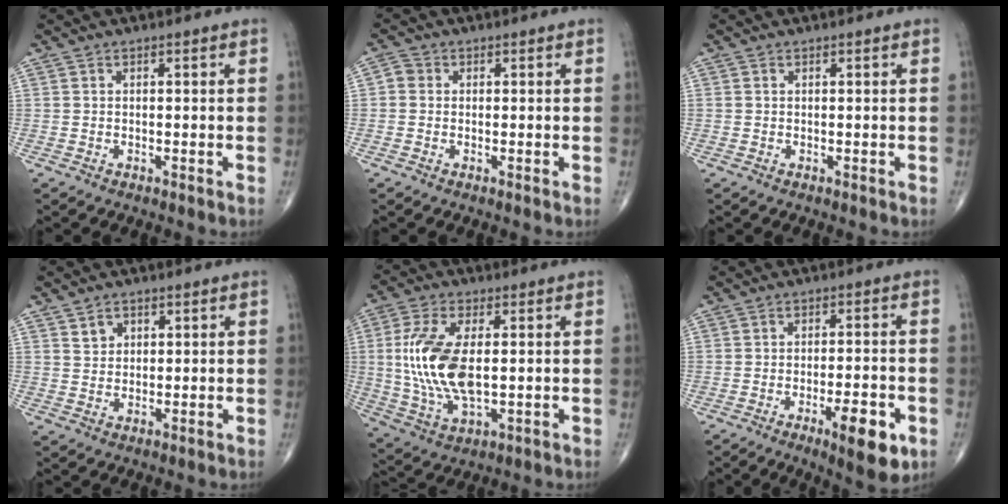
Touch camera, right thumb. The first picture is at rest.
{"total": 1.9, "force": [0.0, 1.7, 0.8], "torque": [-0.007, 0.004, -0.006]}
{"total": 0.0}
{"total": 3.0, "force": [1.6, 2.3, 1.1], "torque": [-0.004, -0.011, 0.030]}
{"total": 14.7, "force": [0.9, 7.0, 12.9], "torque": [-0.272, -0.010, 0.023]}
{"total": 9.5, "force": [-4.0, 2.6, 8.2], "torque": [-0.114, 0.008, -0.051]}